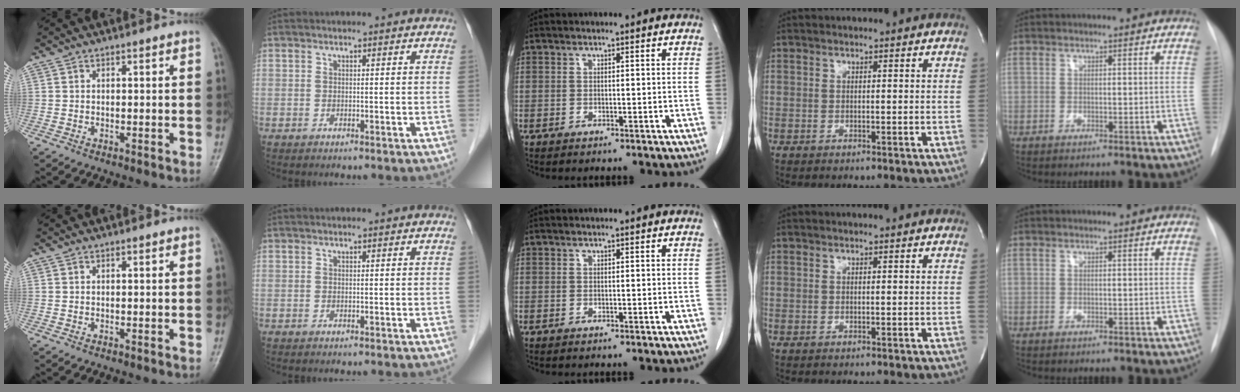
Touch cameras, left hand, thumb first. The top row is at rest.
{}